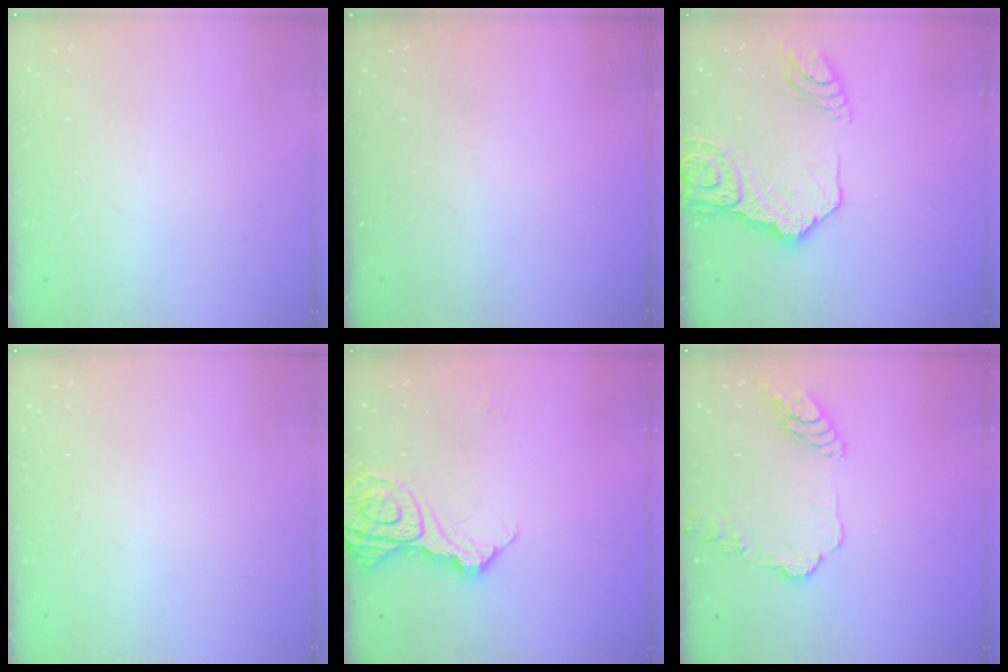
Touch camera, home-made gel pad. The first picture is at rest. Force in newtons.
{"total": 0.0}
{"total": 17.1, "press": 17.0, "slide": 2.2}
{"total": 0.0}
{"total": 15.7, "press": 15.6, "slide": 1.8}
{"total": 11.1, "press": 11.1, "slide": 0.9}